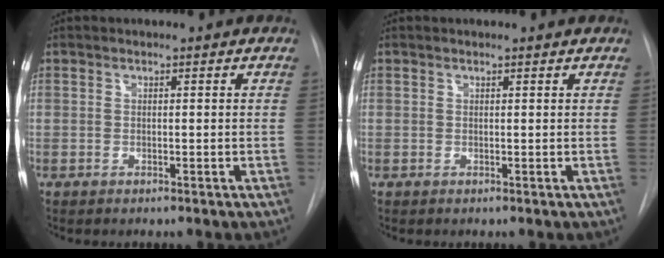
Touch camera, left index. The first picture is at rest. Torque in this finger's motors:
{"motor_torque": [0.14, -0.05, 0.03, 0.00]}